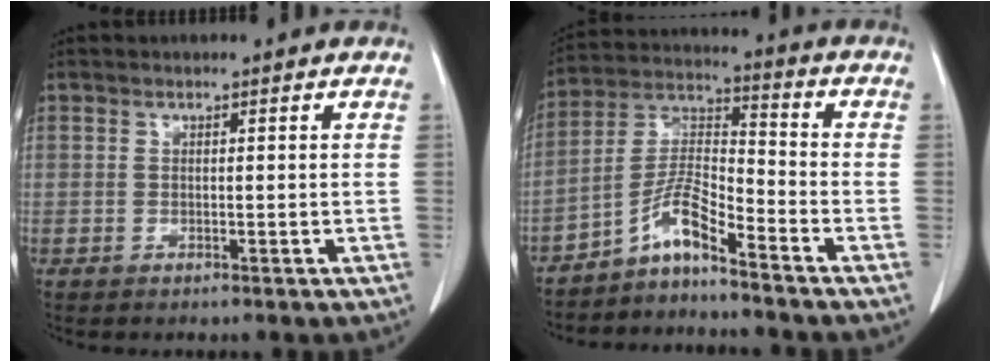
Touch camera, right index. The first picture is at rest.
{"total": 7.1, "force": [-5.4, 0.3, 4.7], "torque": [-0.102, 0.011, -0.104]}